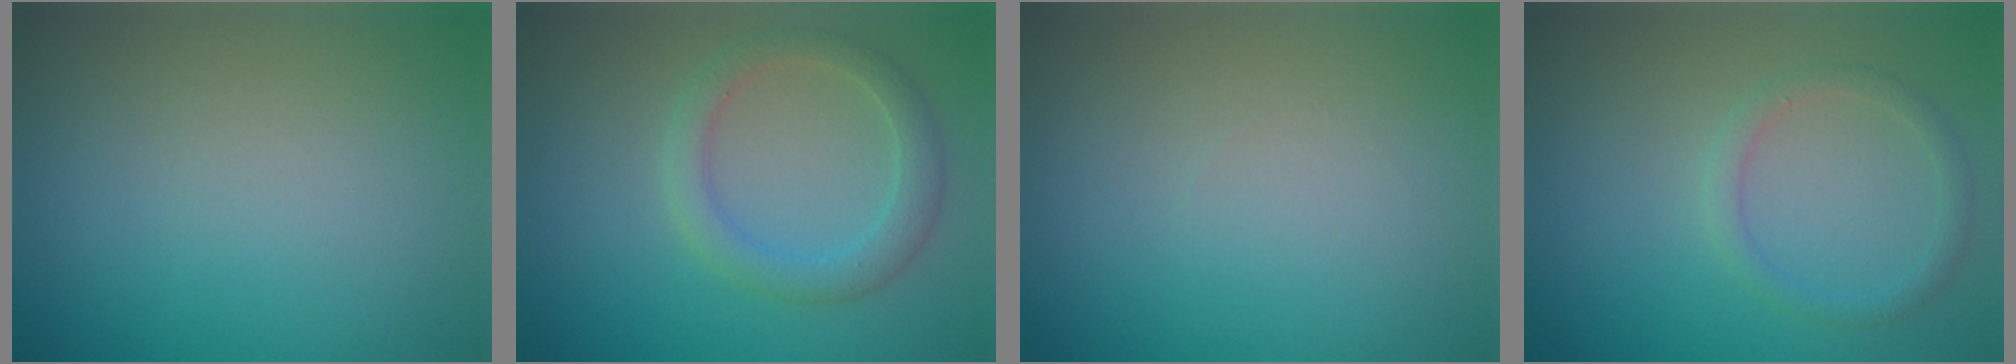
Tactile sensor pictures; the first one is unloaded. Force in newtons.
{"total": 2.9, "press": 2.9, "slide": 0.2}
{"total": 0.0}
{"total": 1.6, "press": 1.6, "slide": 0.1}